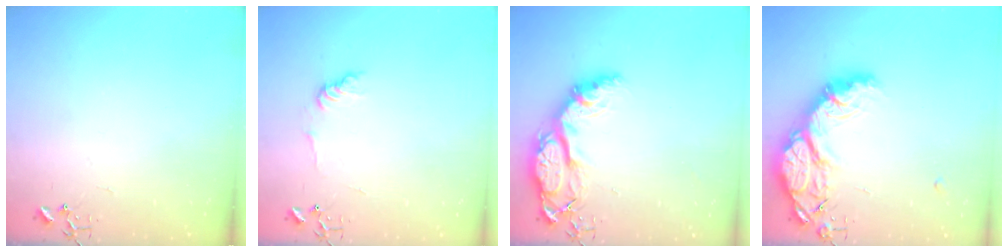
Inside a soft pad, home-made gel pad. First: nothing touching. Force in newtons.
{"total": 7.3, "press": 7.3, "slide": 0.3}
{"total": 15.4, "press": 15.3, "slide": 1.2}
{"total": 20.5, "press": 20.5, "slide": 1.5}